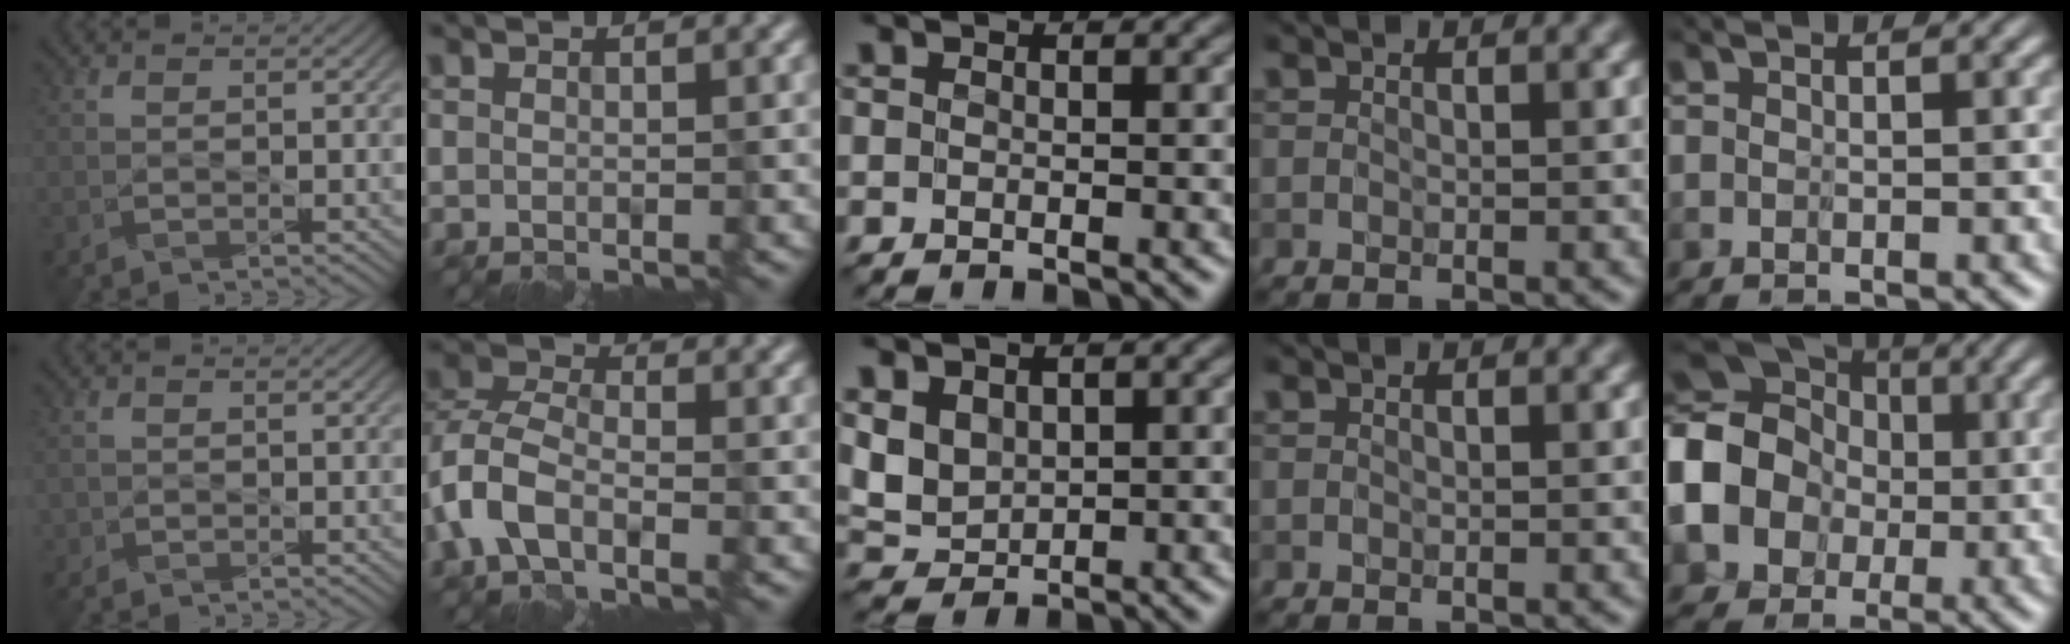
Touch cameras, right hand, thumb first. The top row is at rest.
{"thumb": {"total": 0.7, "force": [-0.2, 0.7, 0.0], "torque": [0.003, -0.006, -0.006]}, "index": {"total": 4.7, "force": [-2.2, 2.7, 3.3], "torque": [-0.074, 0.003, -0.054]}, "middle": {"total": 2.6, "force": [1.2, 2.0, 1.2], "torque": [-0.033, -0.002, 0.028]}, "little": {"total": 10.5, "force": [-0.5, 8.9, 5.5], "torque": [-0.135, -0.017, -0.036]}}